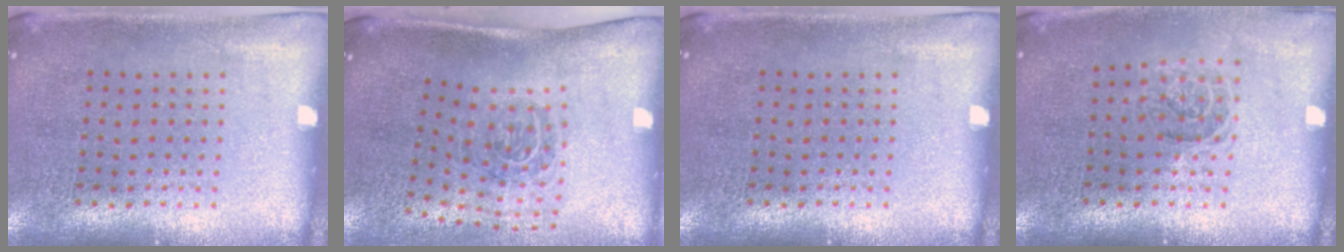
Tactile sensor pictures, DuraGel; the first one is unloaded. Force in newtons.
{"total": 1.8, "press": 1.2, "slide": 1.4}
{"total": 0.0}
{"total": 1.1, "press": 1.0, "slide": 0.4}